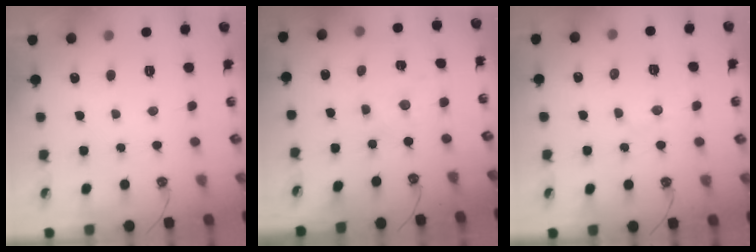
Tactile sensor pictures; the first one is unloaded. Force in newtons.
{"total": 0.6, "press": 0.6, "slide": 0.2}
{"total": 4.8, "press": 4.7, "slide": 0.6}